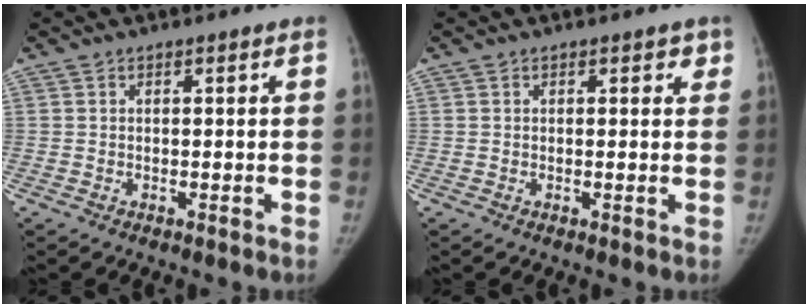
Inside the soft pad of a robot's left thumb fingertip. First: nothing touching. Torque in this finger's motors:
{"motor_torque": [-0.39, -0.08, 0.46, 0.09, 0.07]}